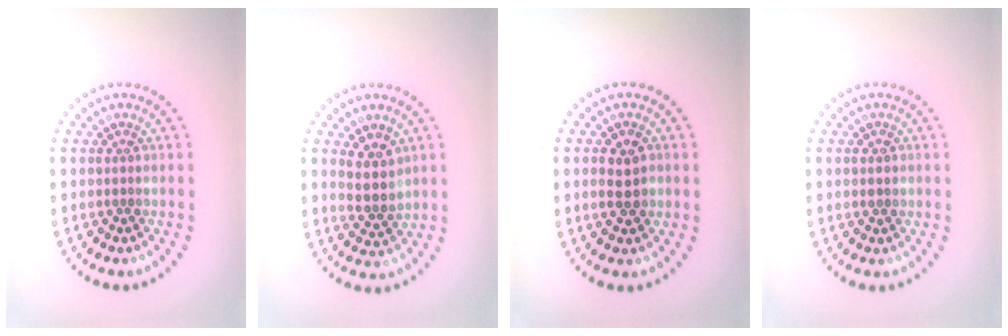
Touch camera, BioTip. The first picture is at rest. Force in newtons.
{"total": 3.0, "press": 2.7, "slide": 1.3}
{"total": 2.6, "press": 2.6, "slide": 0.2}
{"total": 1.1, "press": 1.1, "slide": 0.2}